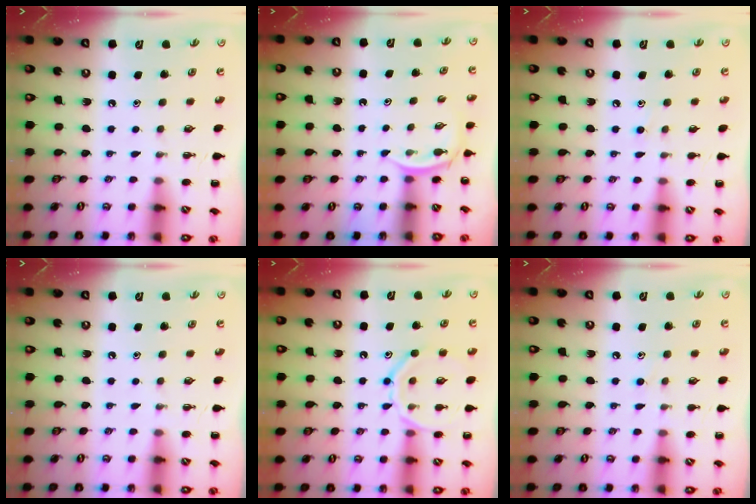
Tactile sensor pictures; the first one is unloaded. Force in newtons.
{"total": 2.6, "press": 2.5, "slide": 0.8}
{"total": 4.5, "press": 4.1, "slide": 1.9}
{"total": 0.0}
{"total": 12.6, "press": 12.5, "slide": 1.0}
{"total": 6.7, "press": 6.3, "slide": 2.1}